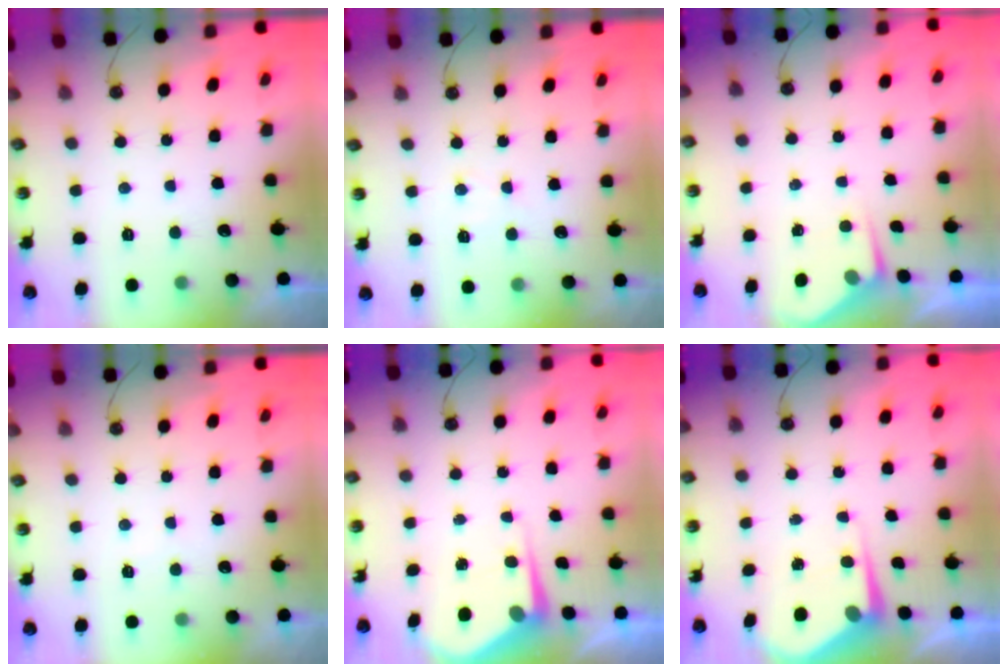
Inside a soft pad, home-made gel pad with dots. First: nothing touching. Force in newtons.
{"total": 5.3, "press": 5.2, "slide": 0.7}
{"total": 2.9, "press": 2.9, "slide": 0.5}
{"total": 2.8, "press": 2.7, "slide": 0.5}
{"total": 5.1, "press": 5.1, "slide": 0.2}
{"total": 5.1, "press": 5.1, "slide": 0.2}